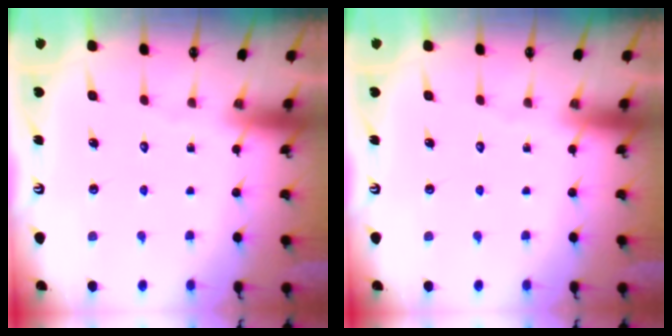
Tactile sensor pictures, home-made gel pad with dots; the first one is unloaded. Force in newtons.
{"total": 0.0}